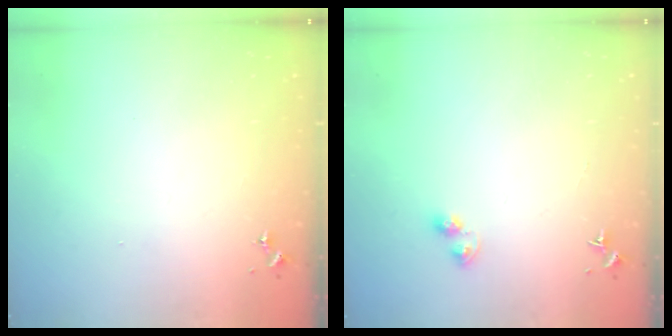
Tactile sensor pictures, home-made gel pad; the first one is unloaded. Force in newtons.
{"total": 3.5, "press": 3.4, "slide": 0.5}